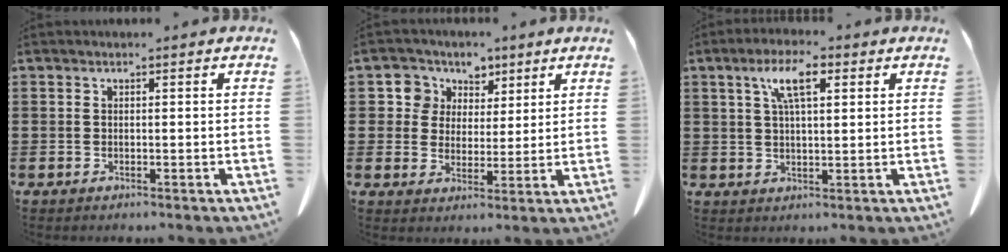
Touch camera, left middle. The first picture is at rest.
{"total": 6.1, "force": [3.2, 5.1, 0.3], "torque": [-0.044, 0.003, 0.058]}
{"total": 6.6, "force": [3.0, 1.9, 5.5], "torque": [-0.110, 0.008, 0.048]}